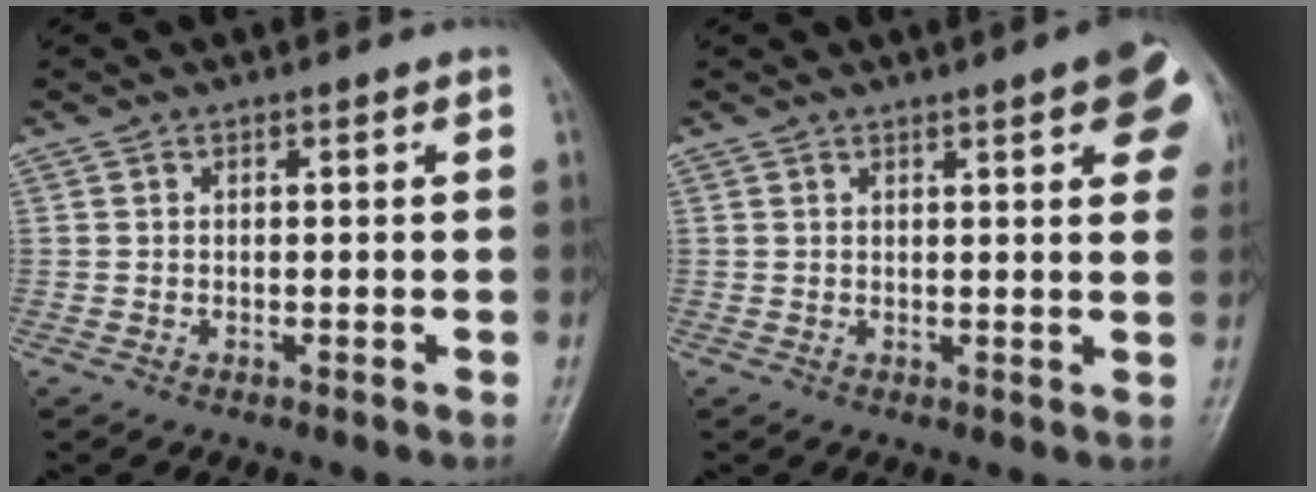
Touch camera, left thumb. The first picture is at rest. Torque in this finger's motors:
{"motor_torque": [1.28, 1.06, 0.95, -0.28, 0.12]}